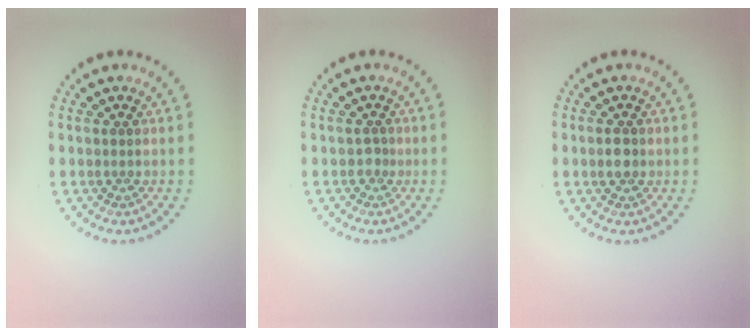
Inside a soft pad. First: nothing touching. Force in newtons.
{"total": 0.9, "press": 0.6, "slide": 0.7}
{"total": 1.6, "press": 1.5, "slide": 0.3}